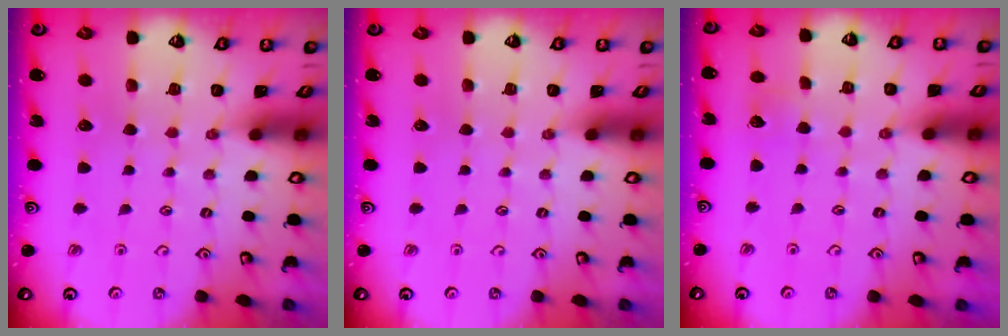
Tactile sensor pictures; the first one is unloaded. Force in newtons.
{"total": 0.0}
{"total": 2.7, "press": 2.7, "slide": 0.3}